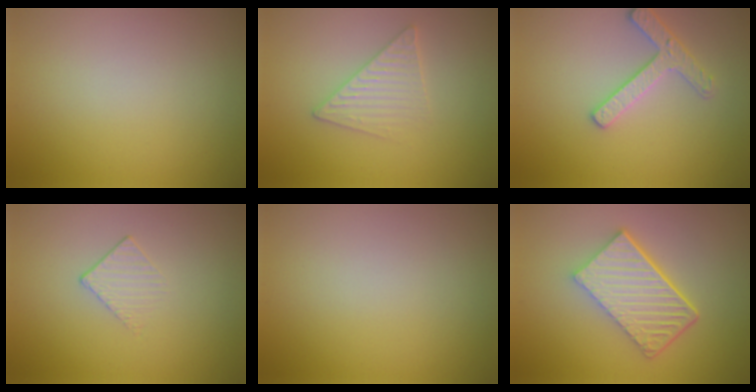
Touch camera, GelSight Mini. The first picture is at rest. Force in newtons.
{"total": 2.6, "press": 2.6, "slide": 0.3}
{"total": 2.5, "press": 2.5, "slide": 0.3}
{"total": 1.2, "press": 0.5, "slide": 1.1}
{"total": 0.0}
{"total": 6.4, "press": 4.4, "slide": 4.6}